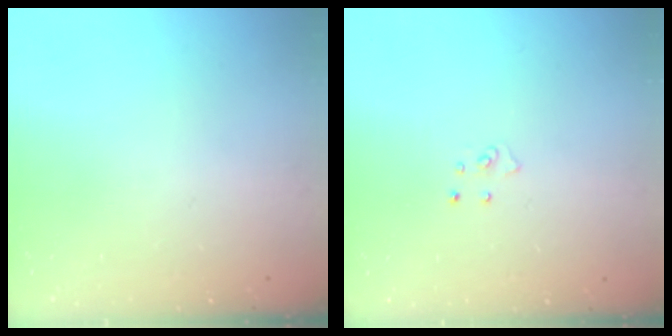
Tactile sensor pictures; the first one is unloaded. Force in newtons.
{"total": 3.7, "press": 3.7, "slide": 0.3}